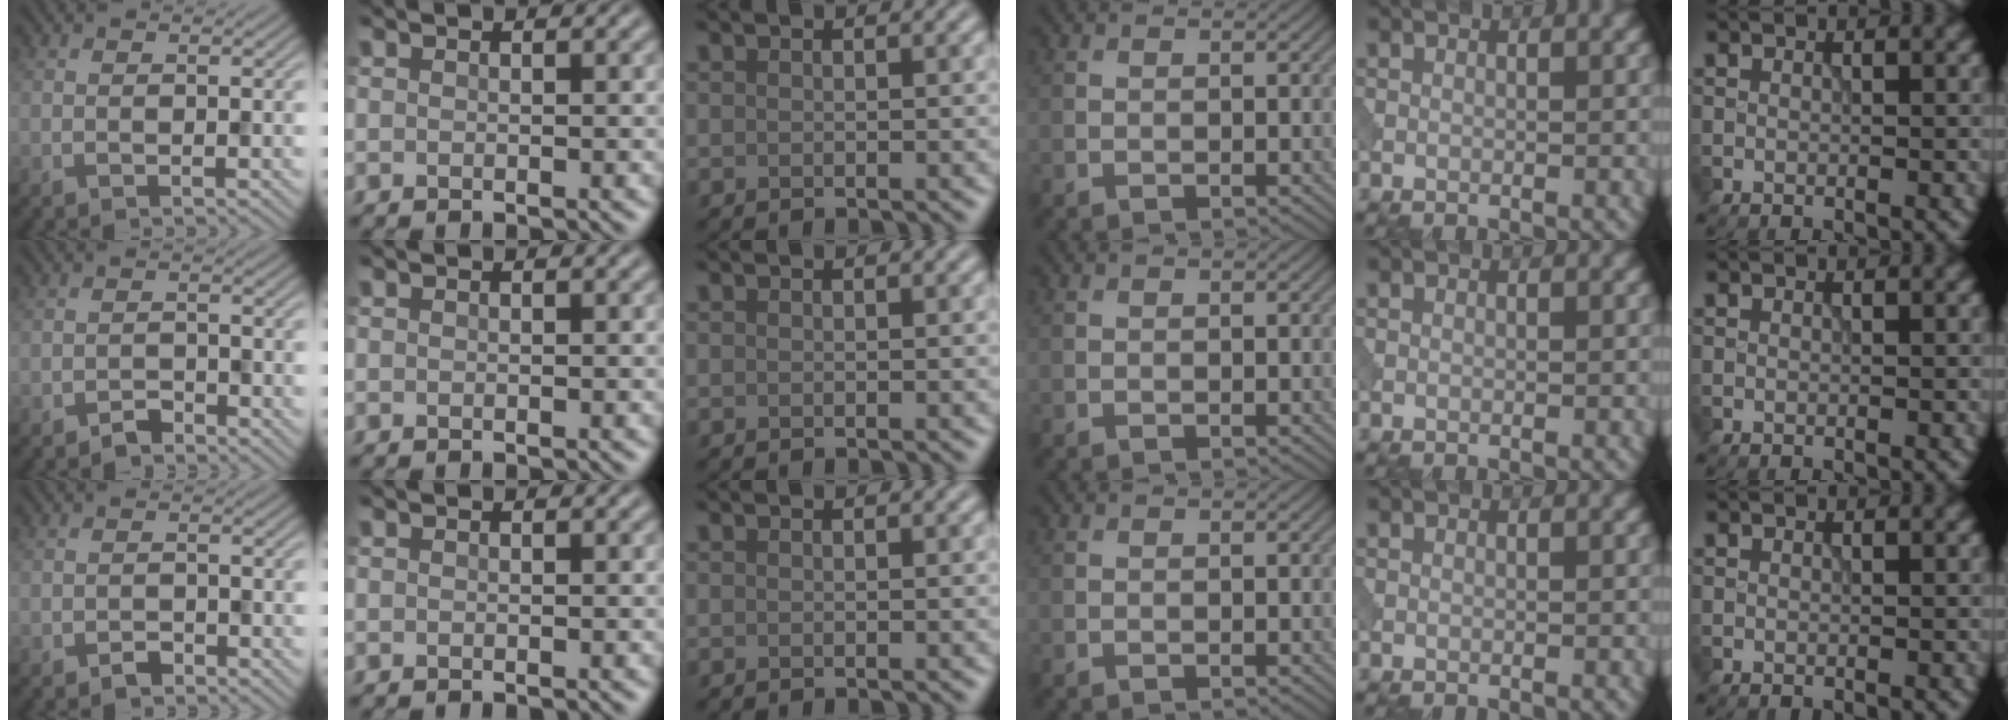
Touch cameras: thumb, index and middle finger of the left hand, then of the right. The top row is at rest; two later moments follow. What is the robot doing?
{"motion": "open", "object": "sandwich press"}